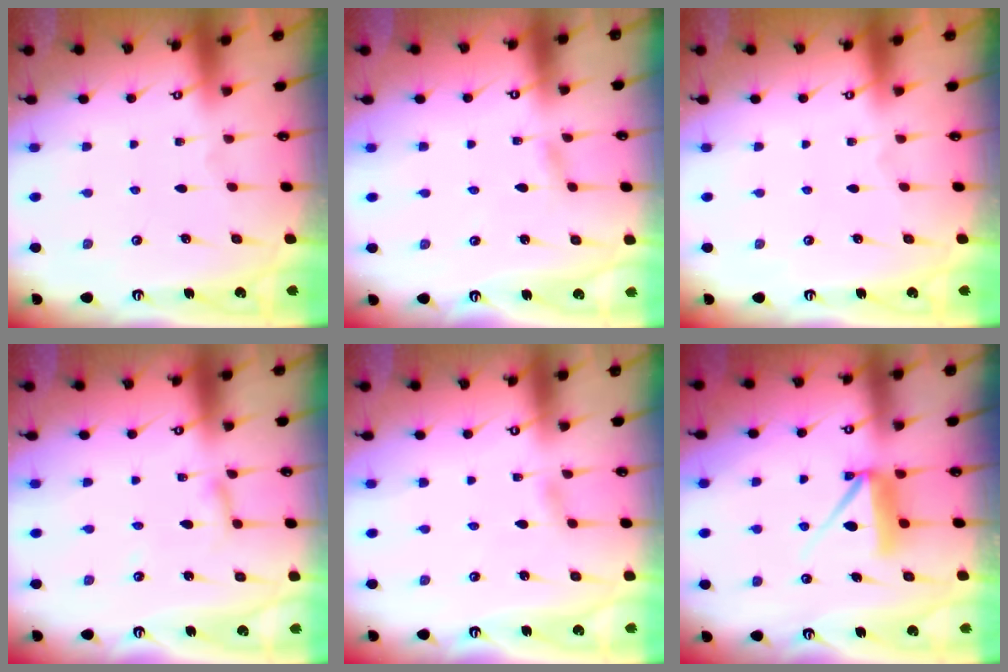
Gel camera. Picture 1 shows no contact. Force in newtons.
{"total": 1.1, "press": 1.1, "slide": 0.1}
{"total": 0.0}
{"total": 2.6, "press": 2.6, "slide": 0.2}
{"total": 2.2, "press": 2.2, "slide": 0.3}
{"total": 7.7, "press": 7.7, "slide": 0.8}